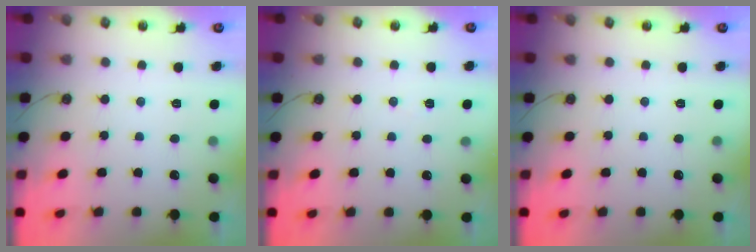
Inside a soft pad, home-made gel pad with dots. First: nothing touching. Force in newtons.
{"total": 3.9, "press": 2.3, "slide": 3.2}
{"total": 0.0}